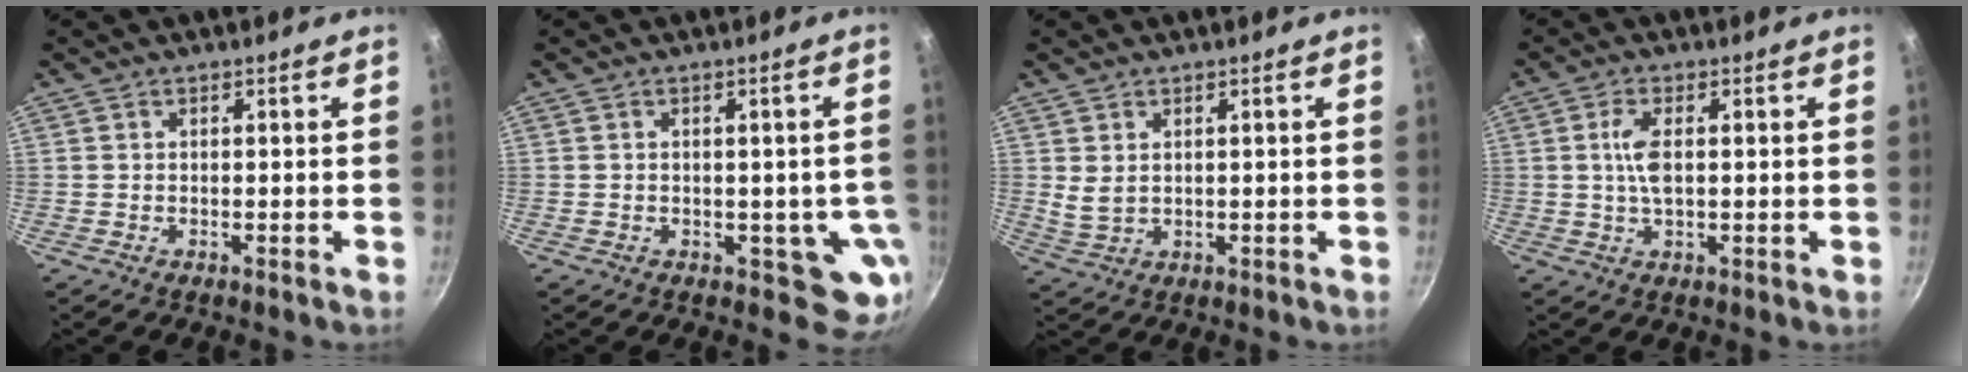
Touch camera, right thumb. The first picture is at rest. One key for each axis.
{"total": 5.9, "fx": -0.9, "fy": 4.1, "fz": 4.2, "tx": -0.020, "ty": 0.001, "tz": -0.009}
{"total": 3.1, "fx": 1.1, "fy": 2.0, "fz": 2.1, "tx": -0.038, "ty": -0.009, "tz": 0.028}
{"total": 5.0, "fx": 0.6, "fy": 2.1, "fz": 4.5, "tx": -0.092, "ty": 0.004, "tz": 0.011}